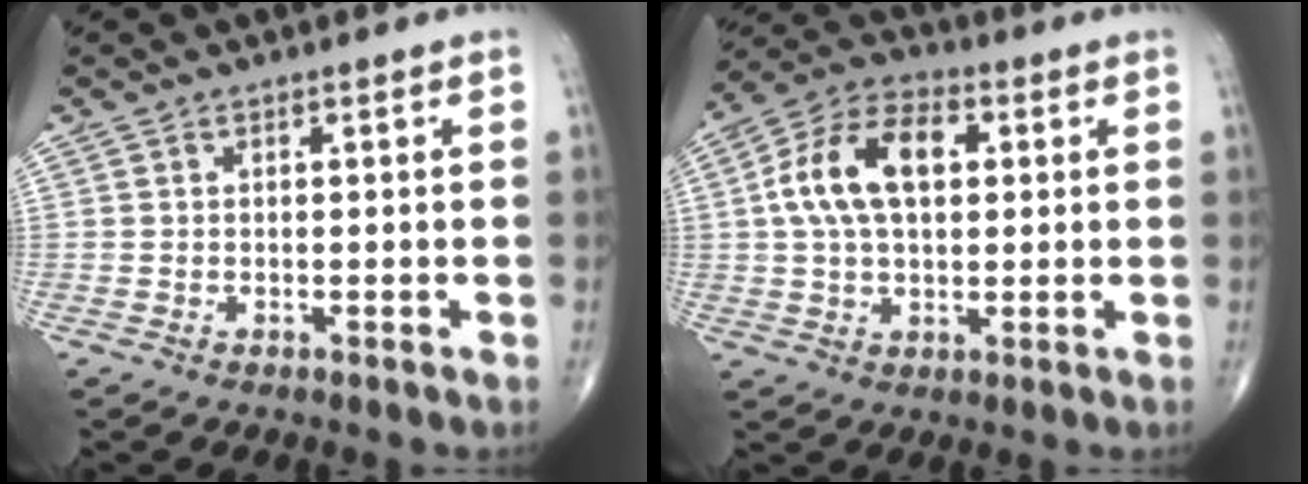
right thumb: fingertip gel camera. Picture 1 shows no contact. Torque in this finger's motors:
{"motor_torque": [0.23, 0.25, 0.66, 0.29, 0.16]}